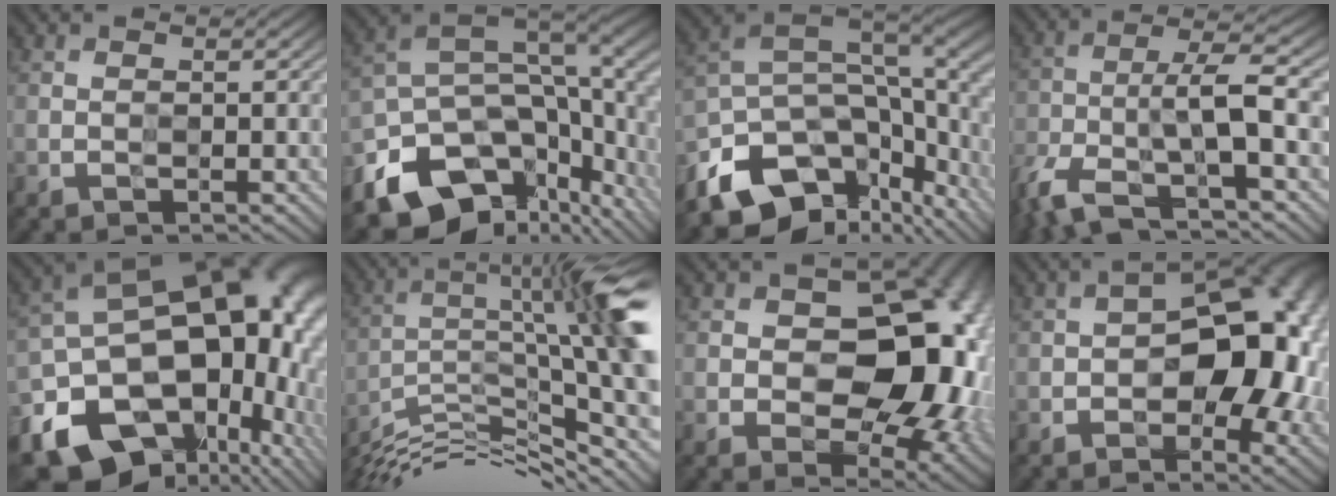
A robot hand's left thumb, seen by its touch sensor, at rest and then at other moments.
{"total": 18.2, "force": [-7.3, 10.8, 12.6], "torque": [-0.266, -0.038, -0.102]}
{"total": 16.8, "force": [-7.9, 9.3, 11.6], "torque": [-0.263, -0.032, -0.119]}
{"total": 11.1, "force": [-6.2, 2.8, 8.8], "torque": [-0.169, -0.002, -0.129]}
{"total": 21.8, "force": [-6.6, 15.4, 13.9], "torque": [-0.234, -0.039, -0.079]}
{"total": 15.1, "force": [-5.2, 3.1, 13.8], "torque": [-0.241, 0.002, -0.094]}
{"total": 17.1, "force": [1.1, 11.4, 12.7], "torque": [-0.134, -0.005, 0.027]}
{"total": 17.1, "force": [-0.5, 10.1, 13.8], "torque": [-0.151, 0.005, -0.011]}